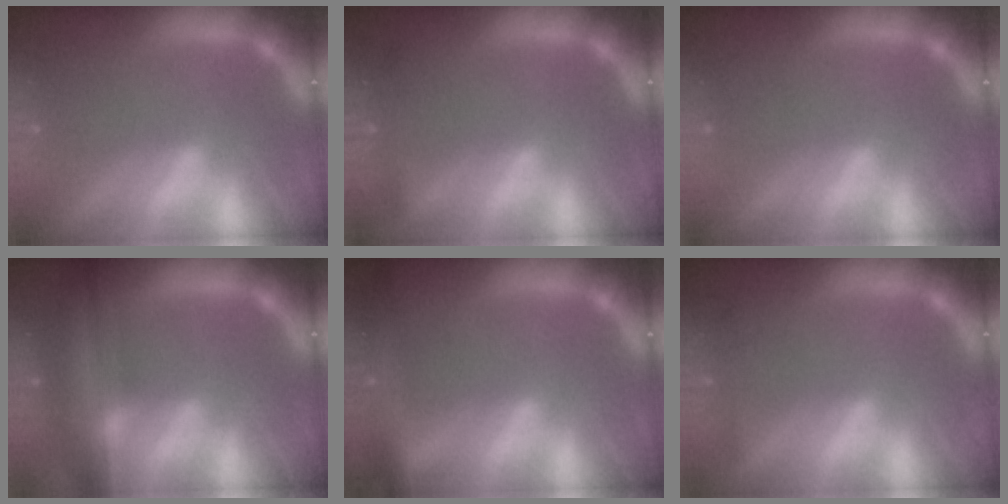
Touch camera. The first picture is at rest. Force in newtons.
{"total": 1.9}
{"total": 0.0}
{"total": 8.9}
{"total": 5.9}
{"total": 1.4}